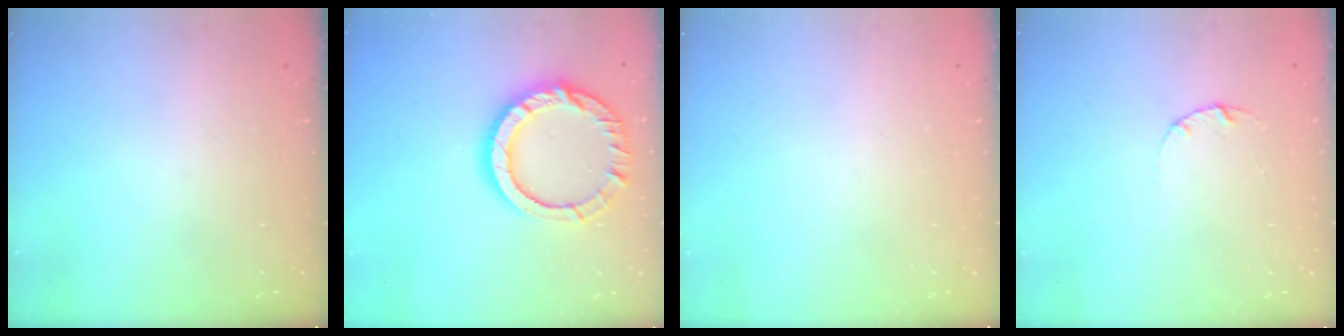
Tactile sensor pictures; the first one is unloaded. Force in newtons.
{"total": 15.1, "press": 15.0, "slide": 1.5}
{"total": 0.0}
{"total": 3.0, "press": 3.0, "slide": 0.4}